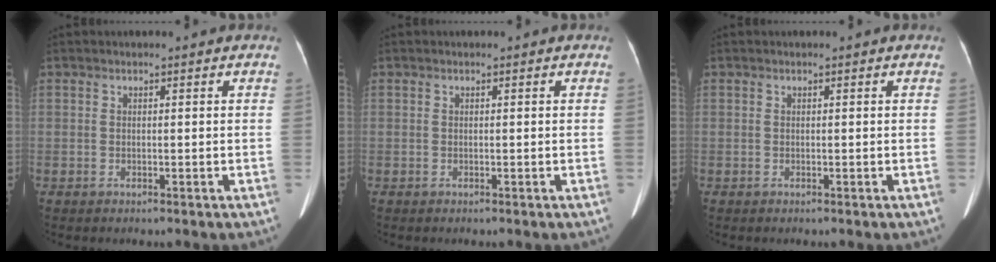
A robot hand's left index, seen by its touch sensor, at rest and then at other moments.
{"total": 0.0}
{"total": 0.0}